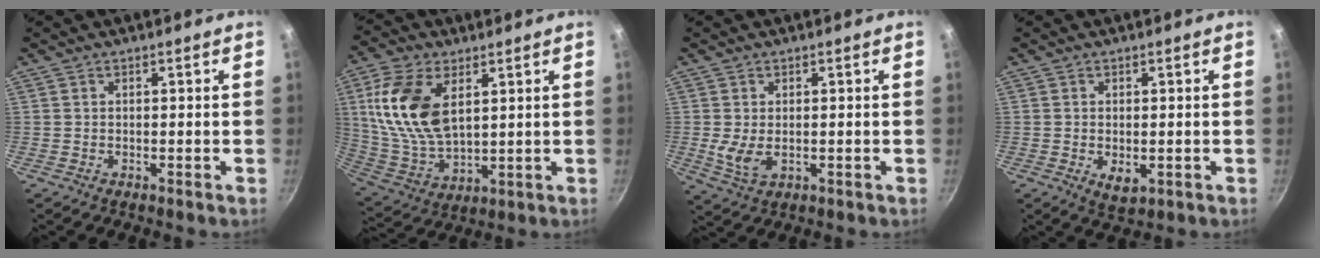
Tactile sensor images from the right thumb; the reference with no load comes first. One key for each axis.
{"total": 16.6, "fx": 4.9, "fy": 9.4, "fz": 12.8, "tx": -0.241, "ty": -0.014, "tz": 0.108}
{"total": 4.8, "fx": -0.2, "fy": 2.8, "fz": 3.8, "tx": -0.070, "ty": -0.011, "tz": 0.004}
{"total": 3.7, "fx": -0.6, "fy": 2.2, "fz": 3.0, "tx": -0.047, "ty": -0.013, "tz": -0.004}